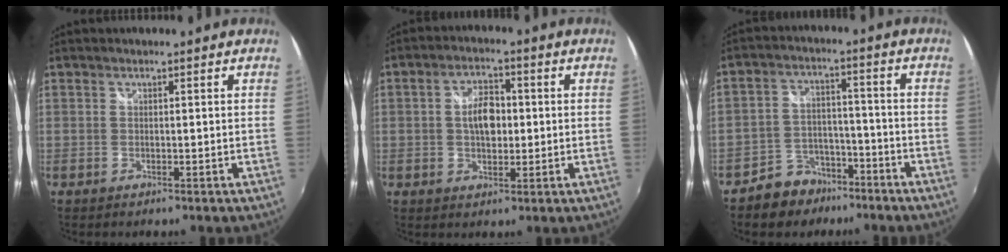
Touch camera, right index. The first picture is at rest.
{"total": 6.4, "force": [0.2, 3.8, 5.2], "torque": [-0.090, 0.012, 0.005]}
{"total": 8.5, "force": [-6.2, 5.6, 1.5], "torque": [-0.040, 0.027, -0.090]}